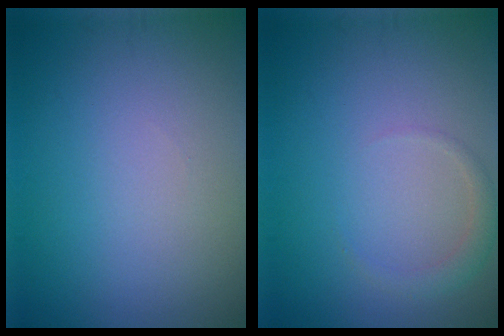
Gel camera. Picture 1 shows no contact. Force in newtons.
{"total": 1.3, "press": 1.3, "slide": 0.1}